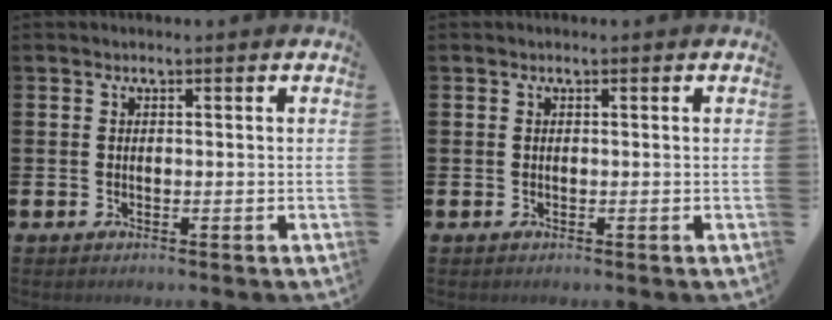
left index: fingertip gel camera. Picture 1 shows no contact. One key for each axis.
{"total": 0.0}